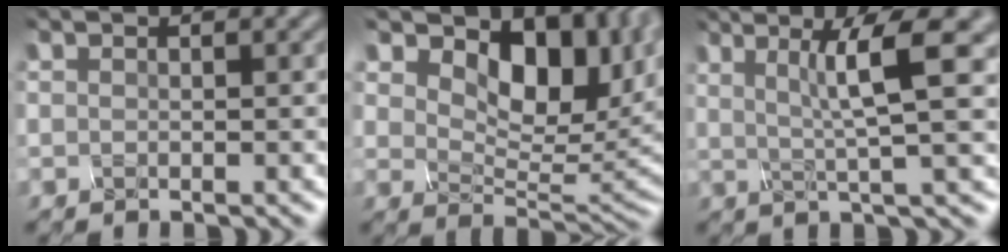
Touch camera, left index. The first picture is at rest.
{"total": 9.1, "force": [3.8, 5.2, 6.4], "torque": [-0.111, -0.010, 0.079]}
{"total": 6.8, "force": [1.6, 0.8, 6.5], "torque": [-0.120, 0.009, 0.046]}